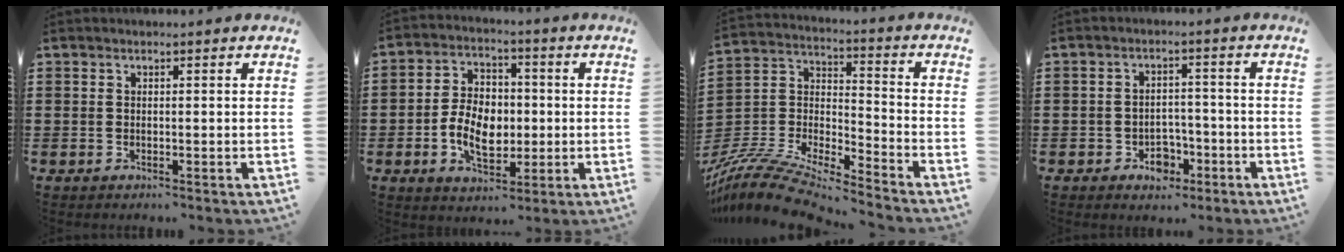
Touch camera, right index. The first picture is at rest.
{"total": 8.0, "force": [-1.3, 5.5, 5.7], "torque": [-0.119, 0.007, -0.027]}
{"total": 10.5, "force": [-9.7, 1.5, 3.8], "torque": [-0.089, 0.011, -0.198]}
{"total": 4.0, "force": [-2.3, 2.8, 1.8], "torque": [-0.036, 0.006, -0.044]}